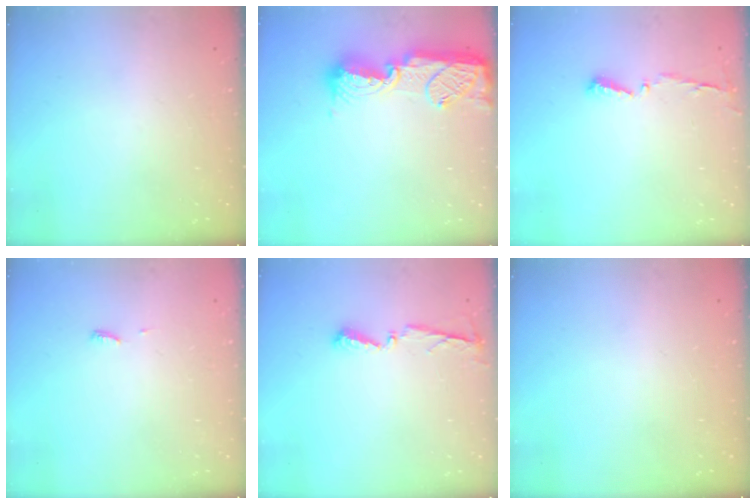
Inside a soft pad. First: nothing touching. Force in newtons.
{"total": 15.5, "press": 15.4, "slide": 0.9}
{"total": 4.3, "press": 4.3, "slide": 0.5}
{"total": 3.6, "press": 3.6, "slide": 0.5}
{"total": 4.9, "press": 4.9, "slide": 0.5}
{"total": 0.0}